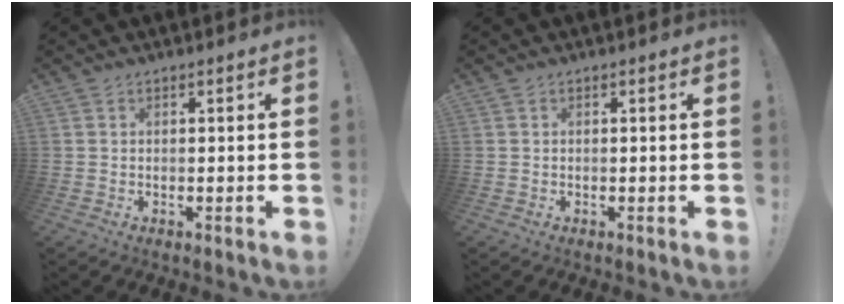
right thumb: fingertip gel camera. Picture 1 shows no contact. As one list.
[{"total": 0.0}]